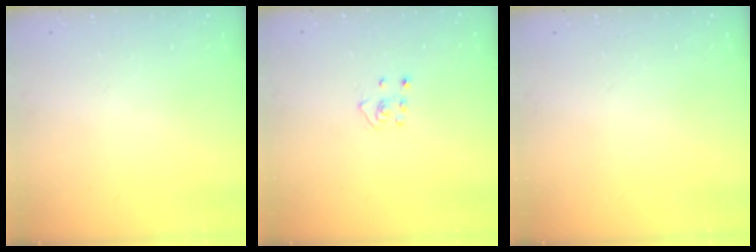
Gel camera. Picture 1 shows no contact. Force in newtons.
{"total": 4.0, "press": 4.0, "slide": 0.4}
{"total": 0.0}